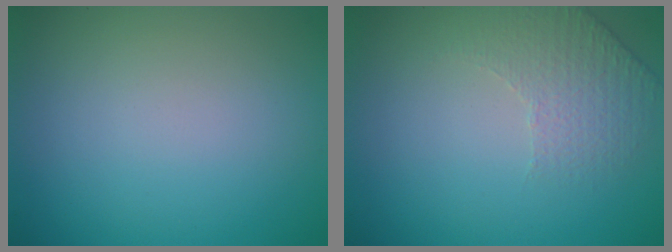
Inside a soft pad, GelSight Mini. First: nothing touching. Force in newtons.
{"total": 1.7, "press": 1.3, "slide": 1.1}